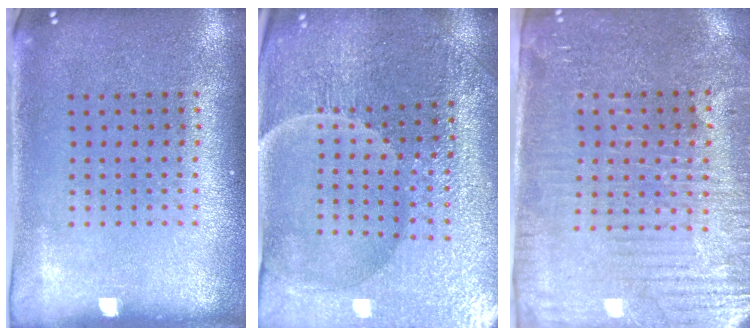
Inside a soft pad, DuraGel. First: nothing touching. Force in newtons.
{"total": 4.2, "press": 4.1, "slide": 0.7}
{"total": 3.7, "press": 3.5, "slide": 1.2}